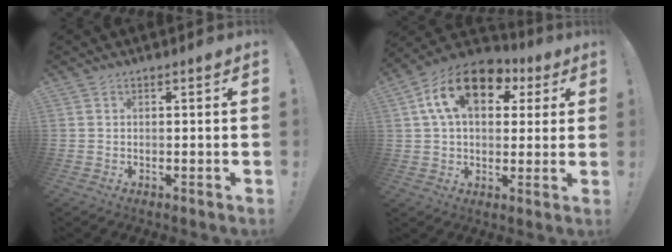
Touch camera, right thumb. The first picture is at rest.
{"total": 18.0, "force": [6.6, 11.2, 12.4], "torque": [-0.213, -0.008, 0.116]}